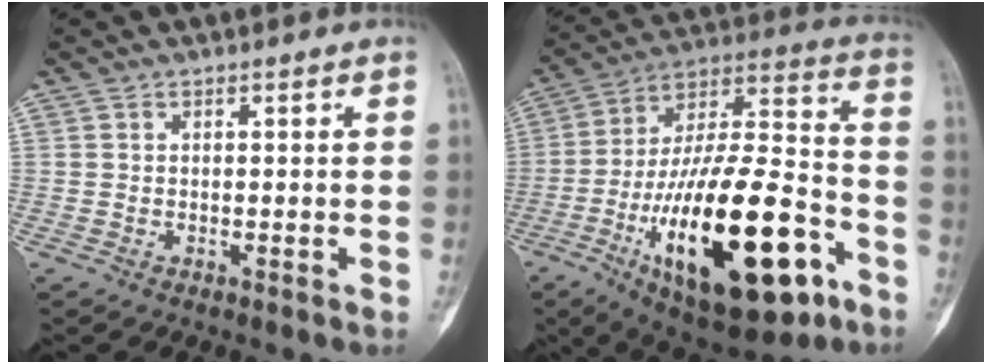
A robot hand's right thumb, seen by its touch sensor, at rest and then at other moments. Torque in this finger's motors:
{"motor_torque": [3.02, 1.99, 2.44, -0.33, 0.91]}